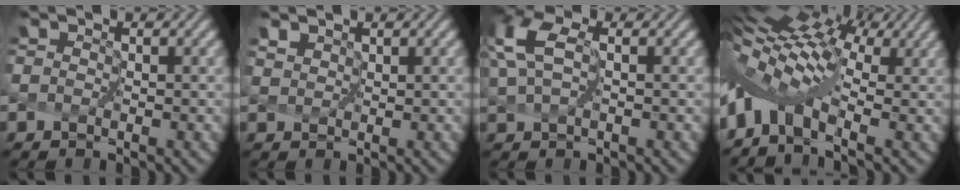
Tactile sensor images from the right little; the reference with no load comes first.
{"total": 1.2, "force": [1.2, 0.4, -0.1], "torque": [0.016, 0.002, 0.016]}
{"total": 2.7, "force": [1.0, 1.2, 2.2], "torque": [-0.053, 0.006, 0.014]}
{"total": 9.2, "force": [2.4, 4.2, 7.8], "torque": [-0.152, 0.017, 0.047]}